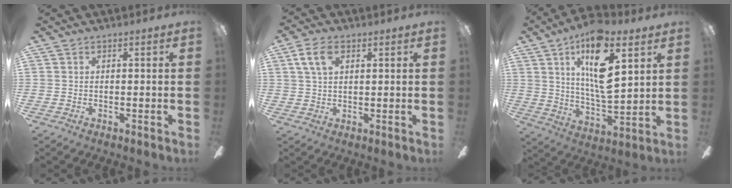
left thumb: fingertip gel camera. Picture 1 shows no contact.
{"total": 6.2, "force": [2.8, 3.6, 4.2], "torque": [-0.080, 0.005, 0.051]}
{"total": 17.8, "force": [8.8, 6.2, 14.2], "torque": [-0.247, -0.031, 0.142]}